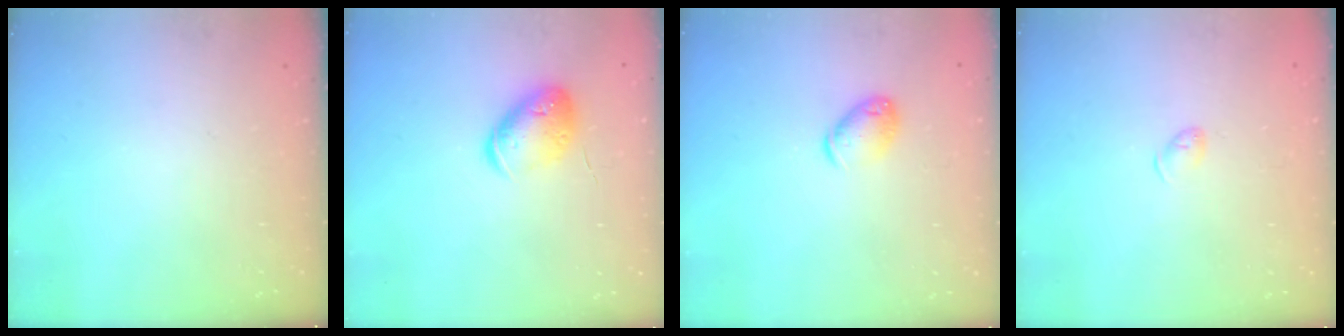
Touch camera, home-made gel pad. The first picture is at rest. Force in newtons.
{"total": 13.2, "press": 13.1, "slide": 1.4}
{"total": 7.9, "press": 7.8, "slide": 1.1}
{"total": 4.0, "press": 3.9, "slide": 0.7}